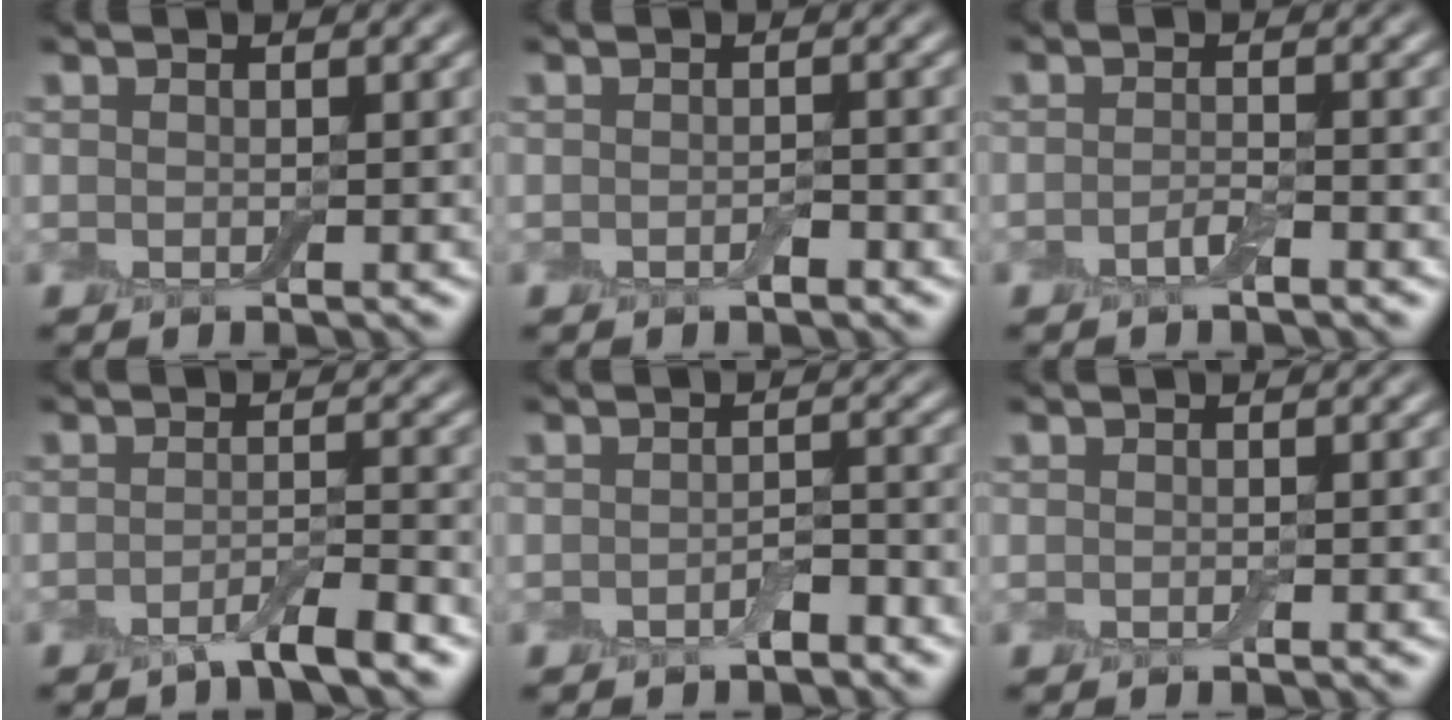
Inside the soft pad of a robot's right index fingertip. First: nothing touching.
{"total": 0.8, "force": [-0.4, 0.3, 0.6], "torque": [-0.010, 0.000, -0.006]}
{"total": 1.3, "force": [-0.8, 0.3, 1.0], "torque": [-0.020, 0.000, -0.017]}
{"total": 3.1, "force": [-2.1, 0.4, 2.2], "torque": [-0.034, 0.003, -0.045]}
{"total": 1.7, "force": [-1.0, 0.7, 1.2], "torque": [-0.021, 0.002, -0.019]}
{"total": 0.0}